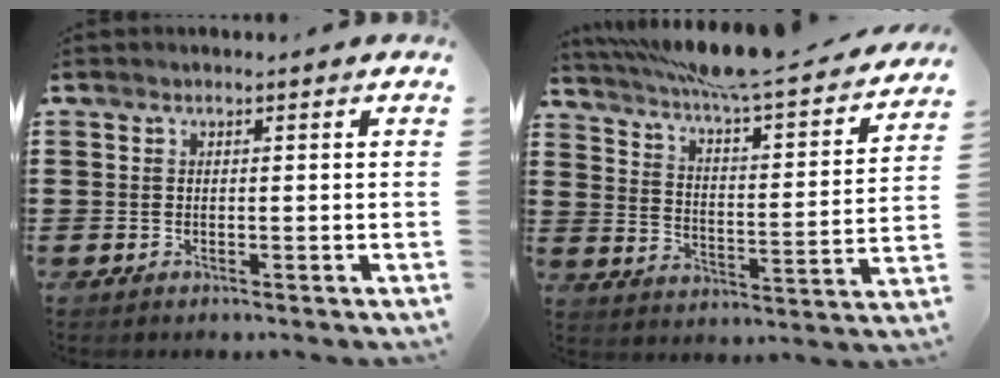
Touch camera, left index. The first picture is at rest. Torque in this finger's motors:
{"motor_torque": [1.57, -0.57, 1.04, 0.21]}